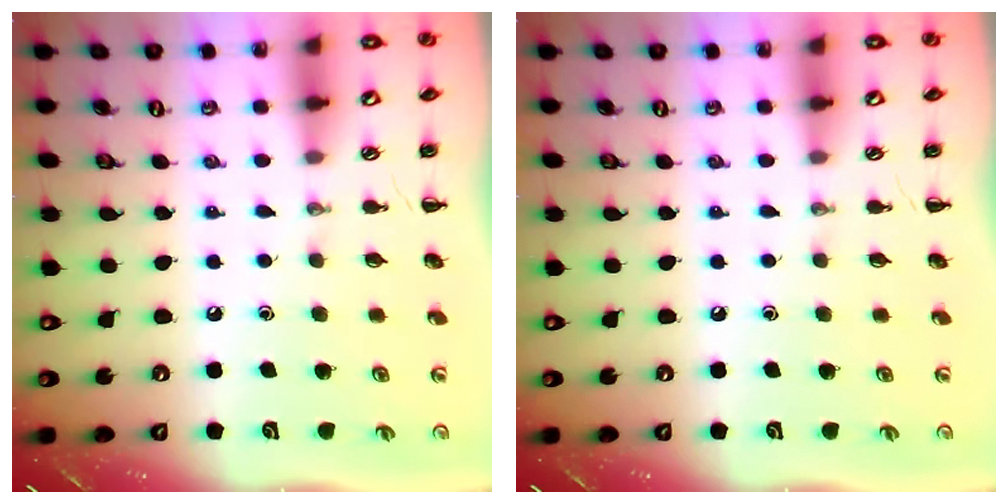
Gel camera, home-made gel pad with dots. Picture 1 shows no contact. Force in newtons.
{"total": 0.0}